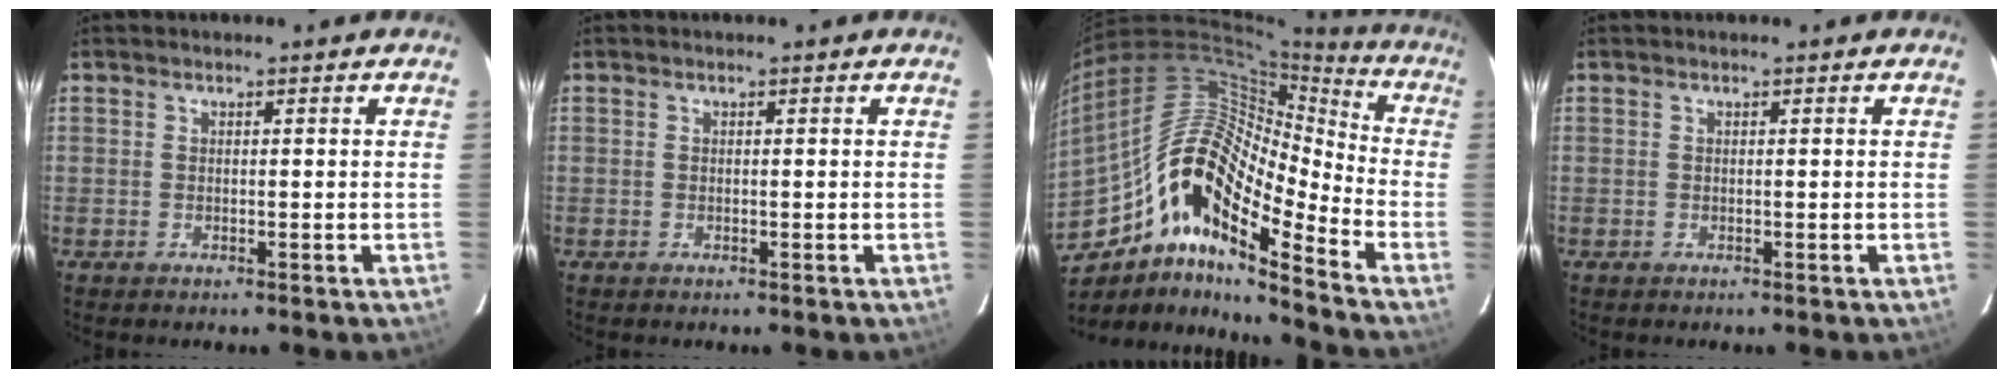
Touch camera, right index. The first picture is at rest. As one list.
[{"total": 0.0}, {"total": 19.3, "force": [-10.0, 5.6, 15.5], "torque": [-0.255, -0.011, -0.203]}, {"total": 0.0}]